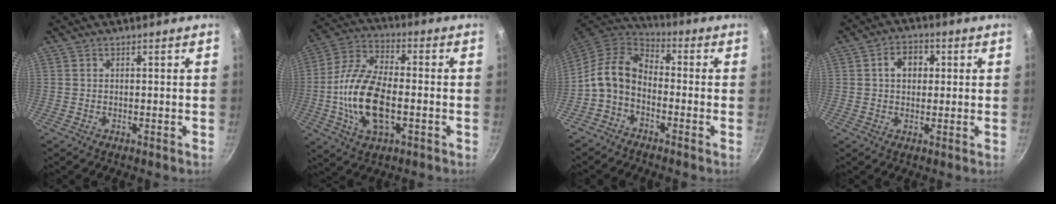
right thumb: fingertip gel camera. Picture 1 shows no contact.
{"total": 16.5, "force": [-2.9, 8.3, 14.0], "torque": [-0.264, 0.026, -0.067]}
{"total": 9.7, "force": [-2.5, 6.5, 6.7], "torque": [-0.126, 0.048, -0.062]}
{"total": 5.9, "force": [1.3, 4.5, 3.6], "torque": [-0.032, 0.010, 0.012]}